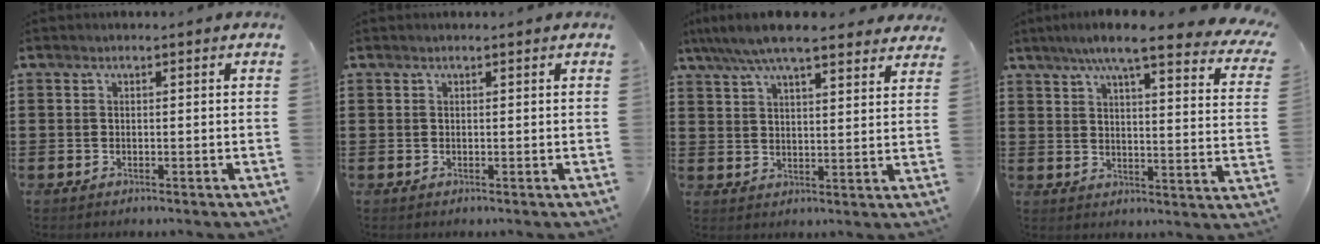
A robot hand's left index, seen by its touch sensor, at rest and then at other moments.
{"total": 0.0}
{"total": 7.6, "force": [6.6, 1.1, 3.6], "torque": [-0.090, -0.018, 0.118]}
{"total": 8.1, "force": [6.5, 0.0, 4.8], "torque": [-0.100, -0.031, 0.106]}